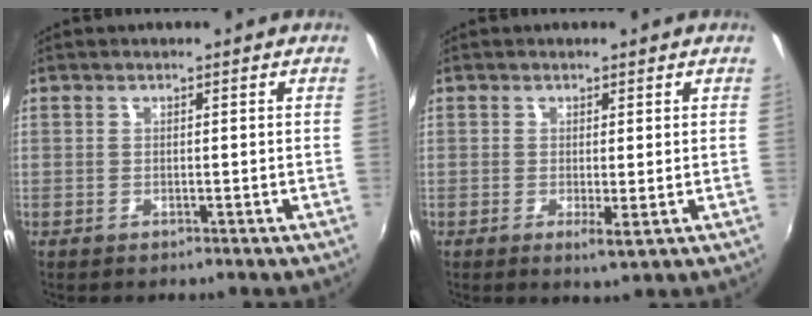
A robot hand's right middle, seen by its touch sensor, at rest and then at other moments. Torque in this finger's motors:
{"motor_torque": [0.95, -1.19, 0.09, 0.05]}